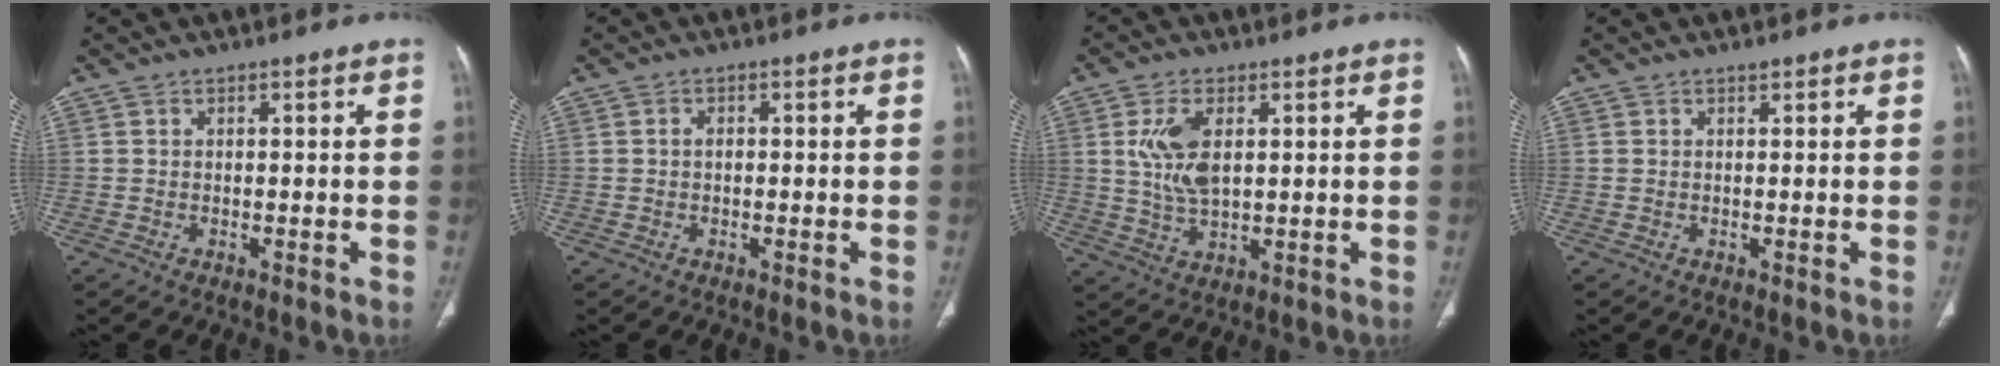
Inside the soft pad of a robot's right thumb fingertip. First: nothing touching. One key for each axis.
{"total": 1.0, "fx": 0.0, "fy": 0.7, "fz": 0.7, "tx": -0.004, "ty": 0.002, "tz": -0.004}
{"total": 8.1, "fx": 1.8, "fy": 4.2, "fz": 6.7, "tx": -0.137, "ty": -0.007, "tz": 0.040}
{"total": 0.5, "fx": 0.5, "fy": 0.2, "fz": 0.2, "tx": 0.004, "ty": -0.001, "tz": 0.006}